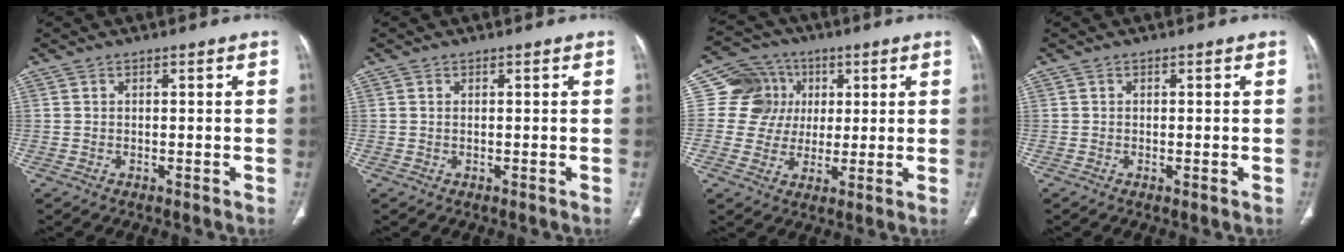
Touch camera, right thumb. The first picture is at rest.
{"total": 0.0}
{"total": 10.3, "force": [2.3, 9.8, 1.9], "torque": [0.007, 0.008, 0.037]}
{"total": 0.5, "force": [-0.1, 0.1, 0.5], "torque": [-0.013, -0.003, -0.002]}